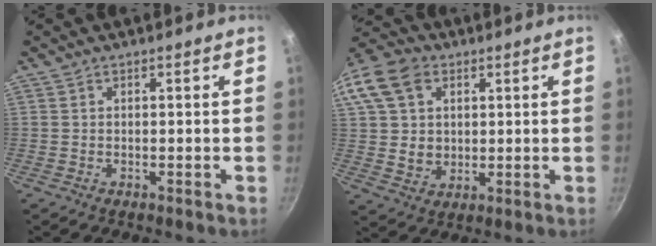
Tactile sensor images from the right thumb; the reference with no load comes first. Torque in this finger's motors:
{"motor_torque": [0.39, 0.39, 0.13, -0.13, 0.14]}